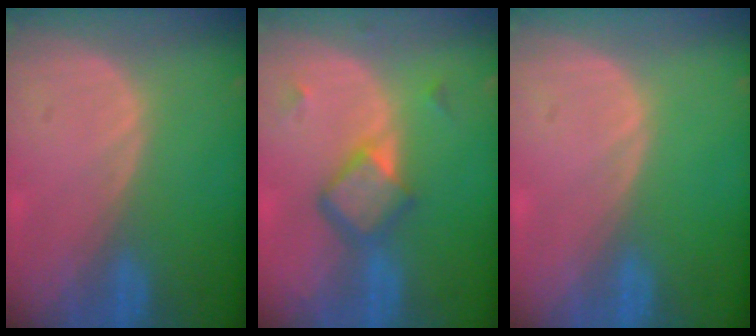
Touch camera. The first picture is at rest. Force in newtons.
{"total": 5.9, "press": 5.1, "slide": 2.9}
{"total": 0.0}